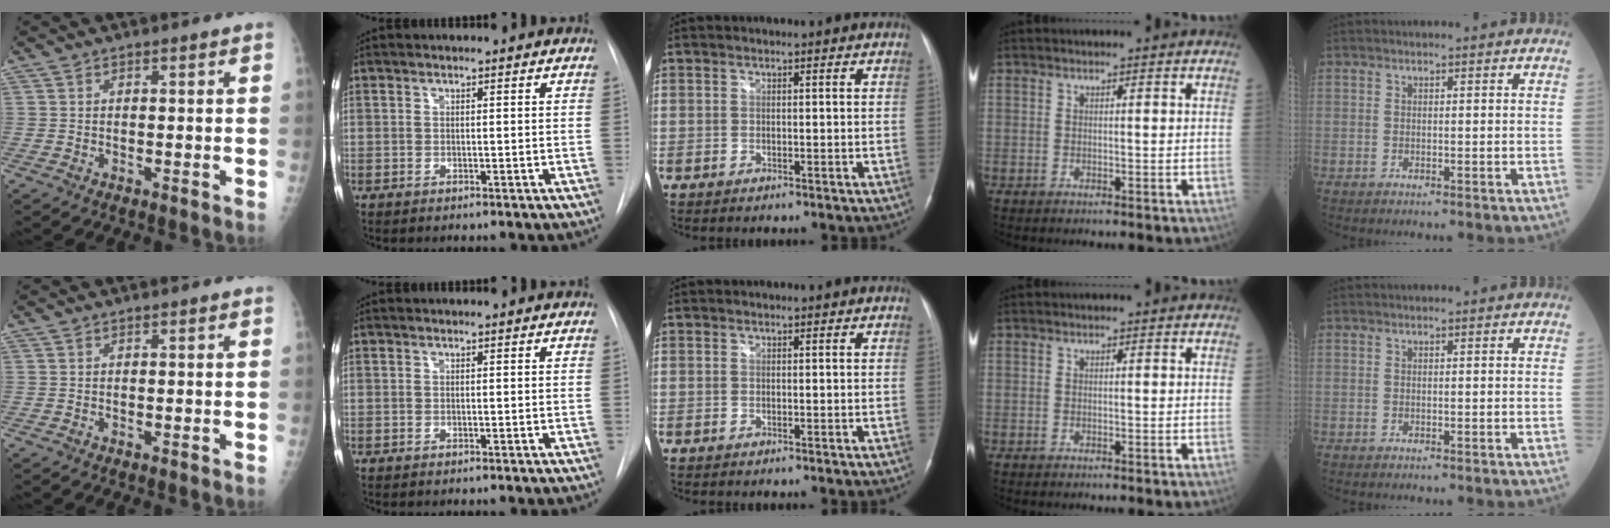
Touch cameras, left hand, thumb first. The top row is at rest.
{}